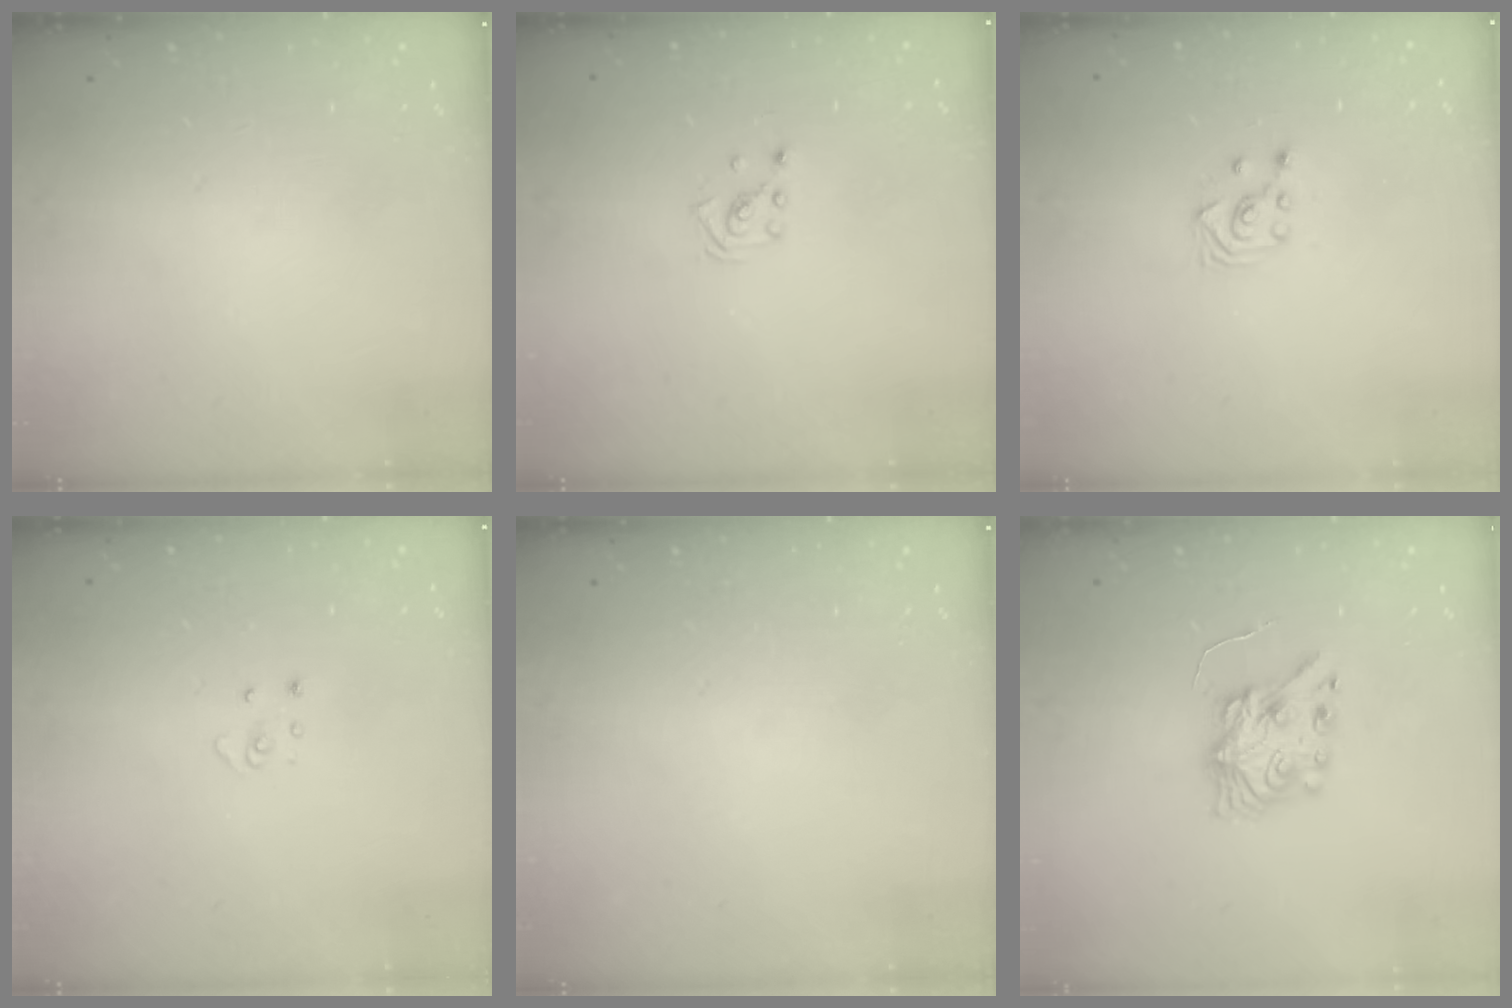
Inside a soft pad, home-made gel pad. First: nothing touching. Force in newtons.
{"total": 1.9, "press": 1.9, "slide": 0.1}
{"total": 2.6, "press": 2.6, "slide": 0.3}
{"total": 3.4, "press": 3.4, "slide": 0.1}
{"total": 0.0}
{"total": 7.7, "press": 7.7, "slide": 0.8}